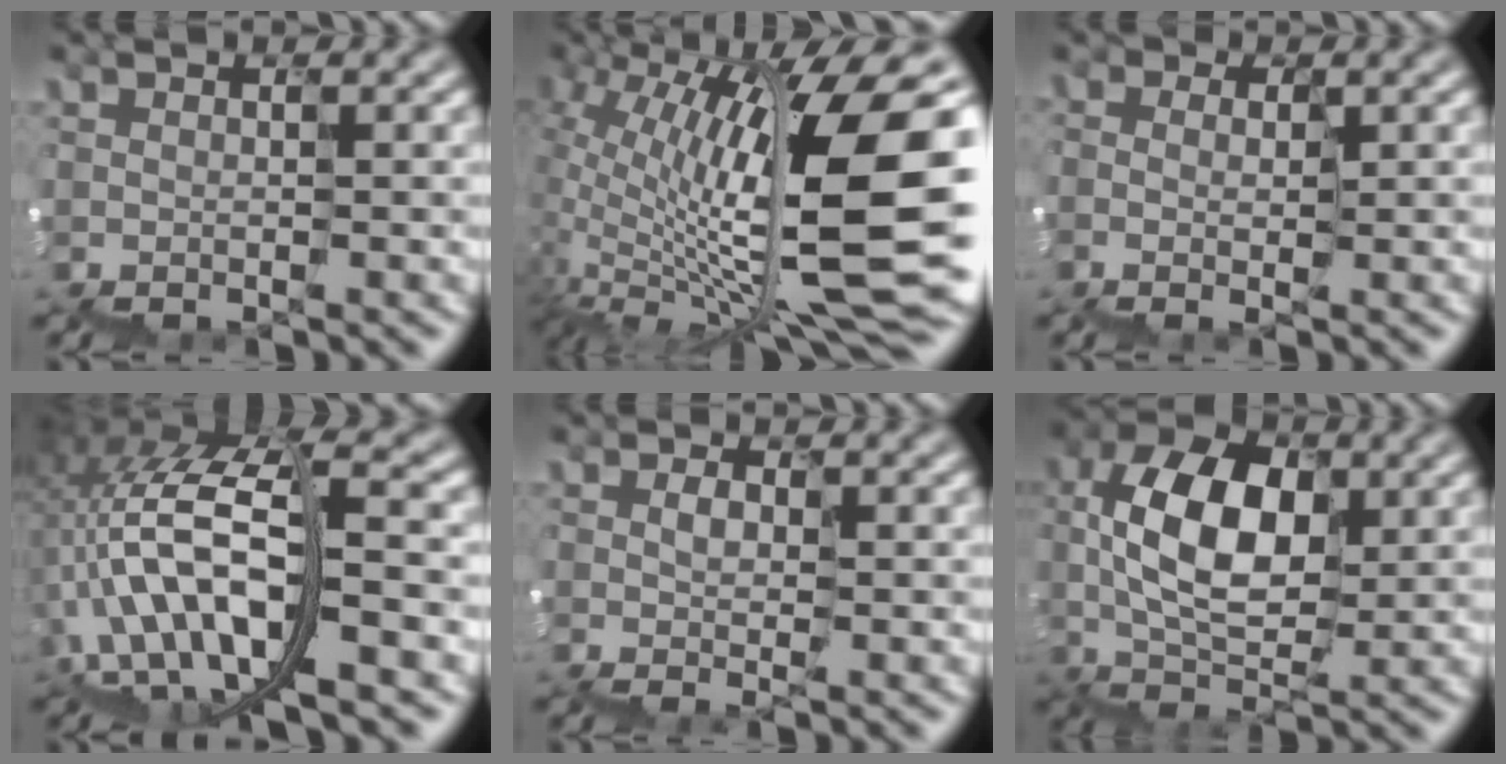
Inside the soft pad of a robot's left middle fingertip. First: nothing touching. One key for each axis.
{"total": 13.3, "fx": 1.8, "fy": 5.2, "fz": 12.1, "tx": -0.234, "ty": 0.003, "tz": 0.042}
{"total": 1.8, "fx": 0.3, "fy": 1.4, "fz": 1.1, "tx": -0.021, "ty": 0.003, "tz": 0.000}
{"total": 9.4, "fx": -2.4, "fy": 4.5, "fz": 7.9, "tx": -0.182, "ty": 0.011, "tz": -0.055}
{"total": 0.0}
{"total": 6.1, "fx": 0.9, "fy": 3.8, "fz": 4.7, "tx": -0.103, "ty": 0.017, "tz": 0.006}